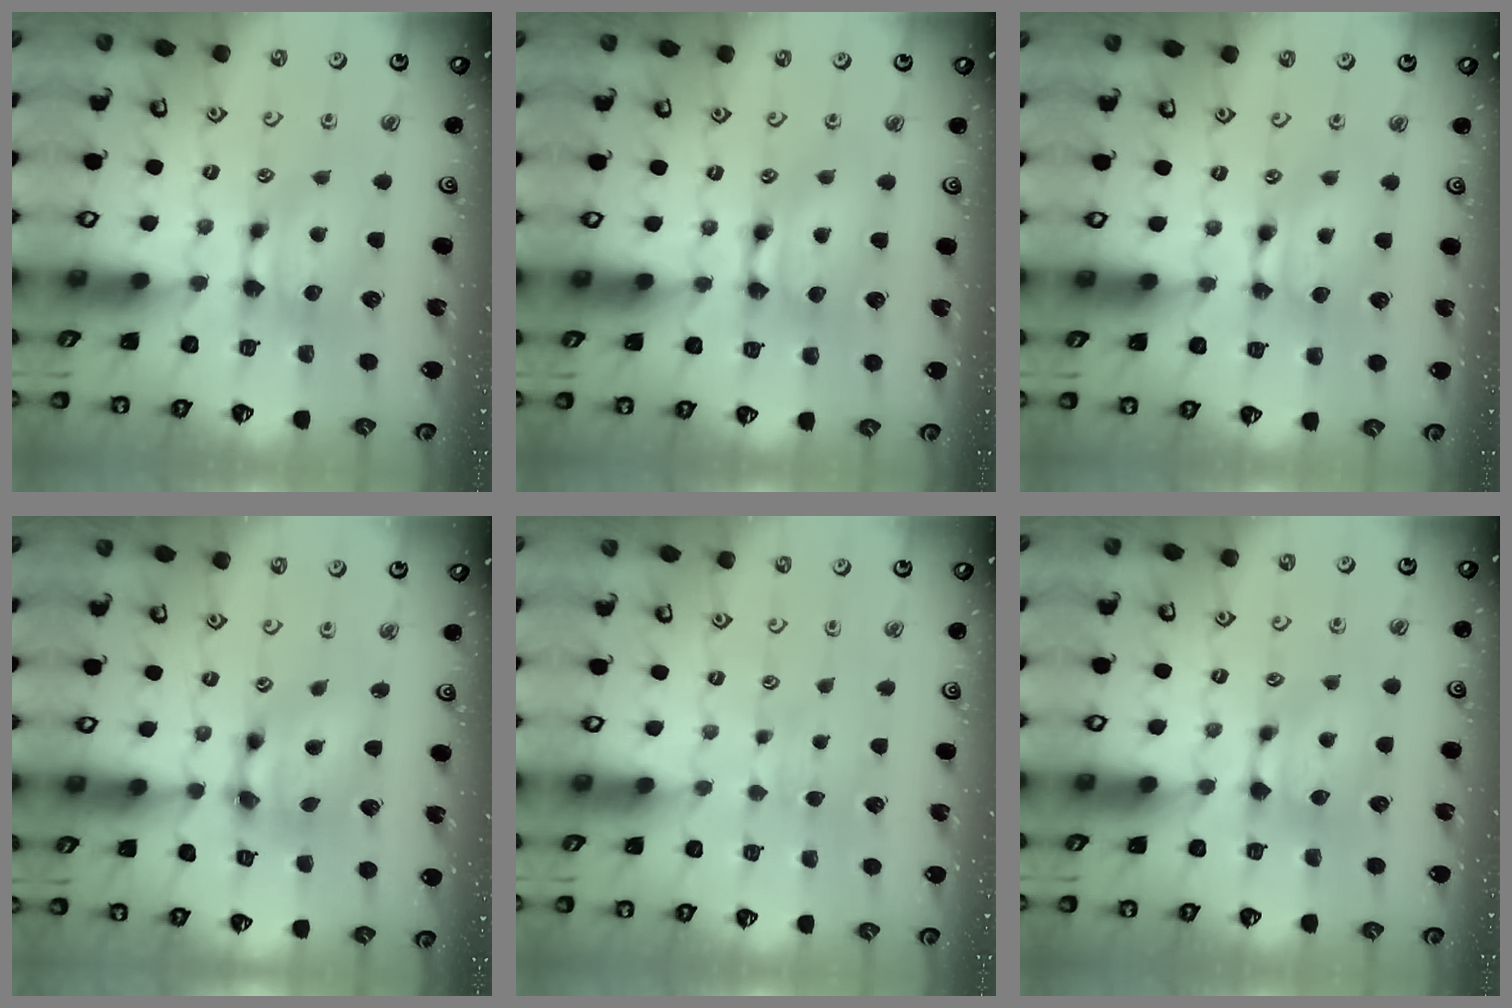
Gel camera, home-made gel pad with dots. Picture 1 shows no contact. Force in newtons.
{"total": 1.9, "press": 1.9, "slide": 0.1}
{"total": 1.7, "press": 1.7, "slide": 0.1}
{"total": 6.4, "press": 6.0, "slide": 2.0}
{"total": 2.1, "press": 2.1, "slide": 0.3}
{"total": 0.8, "press": 0.5, "slide": 0.6}